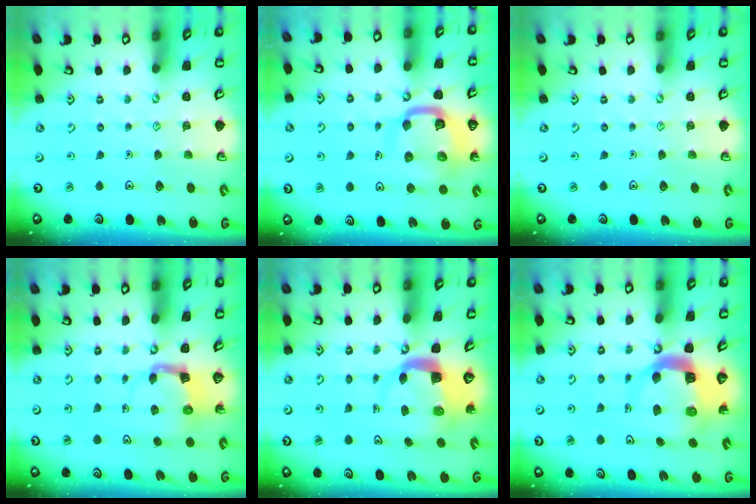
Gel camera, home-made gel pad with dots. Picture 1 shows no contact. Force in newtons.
{"total": 13.4, "press": 13.4, "slide": 1.5}
{"total": 0.0}
{"total": 3.9, "press": 3.8, "slide": 0.7}
{"total": 4.6, "press": 4.5, "slide": 0.5}
{"total": 9.8, "press": 9.8, "slide": 1.1}